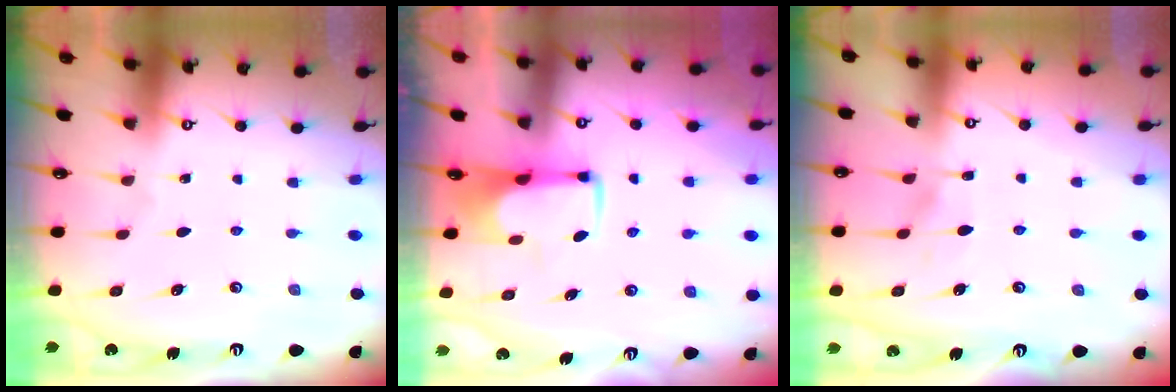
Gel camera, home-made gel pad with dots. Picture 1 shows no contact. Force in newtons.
{"total": 2.0, "press": 1.9, "slide": 0.4}
{"total": 5.2, "press": 5.2, "slide": 0.3}